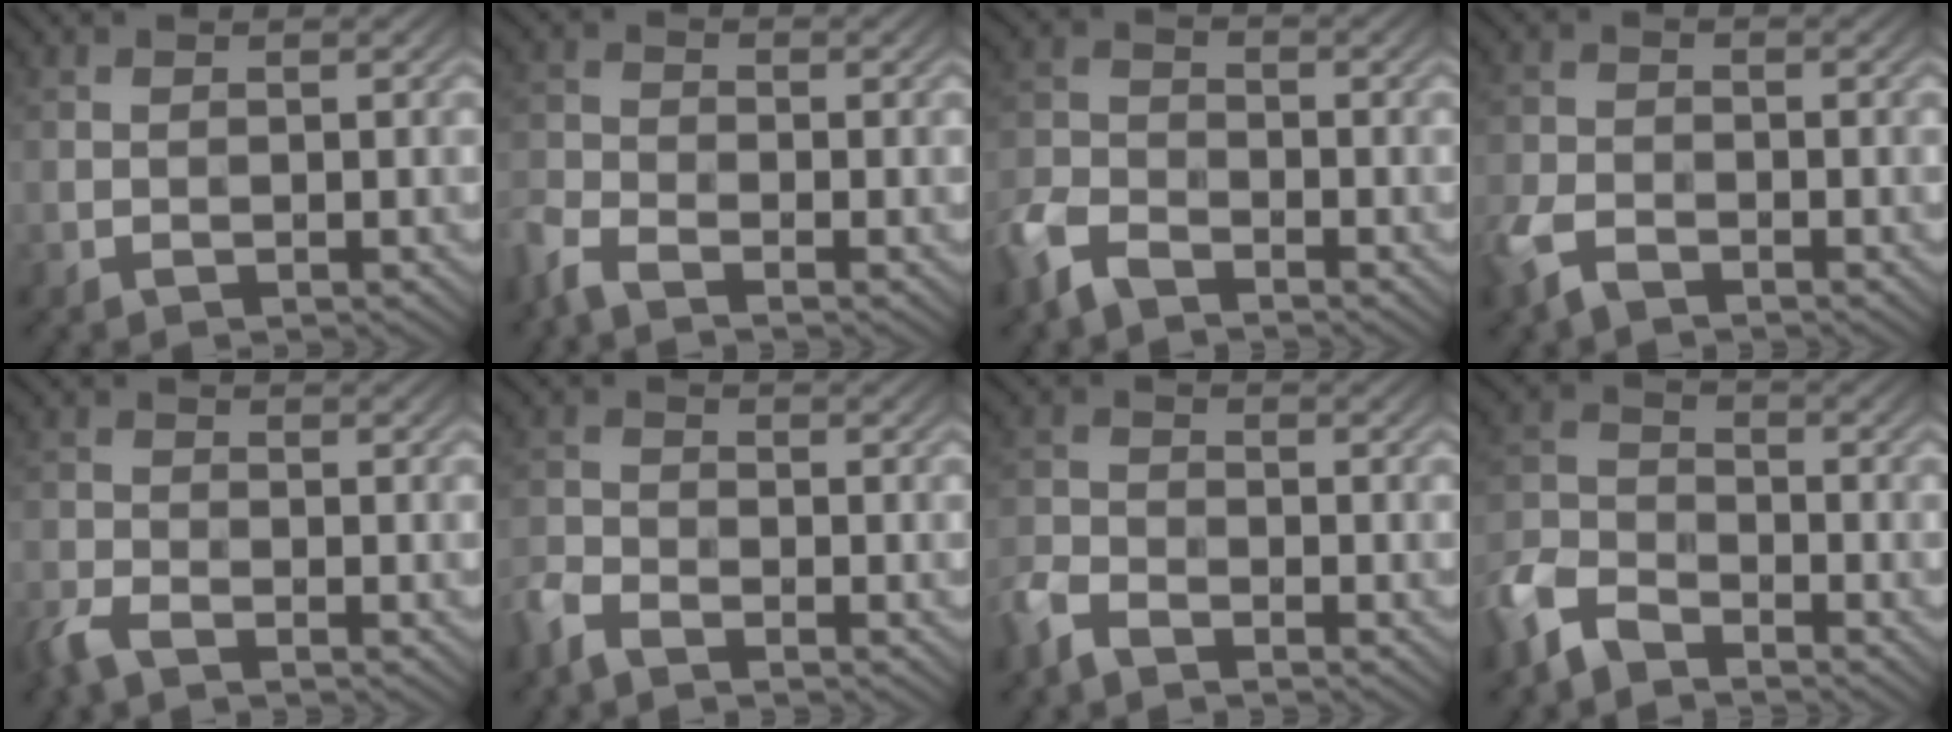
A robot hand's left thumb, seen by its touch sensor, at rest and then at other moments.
{"total": 4.2, "force": [-3.5, 1.2, 1.8], "torque": [-0.055, -0.014, -0.073]}
{"total": 6.9, "force": [-4.7, 3.7, 3.5], "torque": [-0.092, -0.016, -0.105]}
{"total": 5.4, "force": [-3.5, 2.9, 3.1], "torque": [-0.075, -0.016, -0.076]}
{"total": 3.9, "force": [-3.0, 1.4, 2.0], "torque": [-0.054, -0.013, -0.065]}
{"total": 4.3, "force": [-3.4, 1.8, 1.9], "torque": [-0.056, -0.015, -0.074]}
{"total": 4.7, "force": [-3.5, 2.3, 2.2], "torque": [-0.058, -0.013, -0.081]}
{"total": 7.7, "force": [-5.6, 3.8, 3.7], "torque": [-0.095, -0.012, -0.126]}